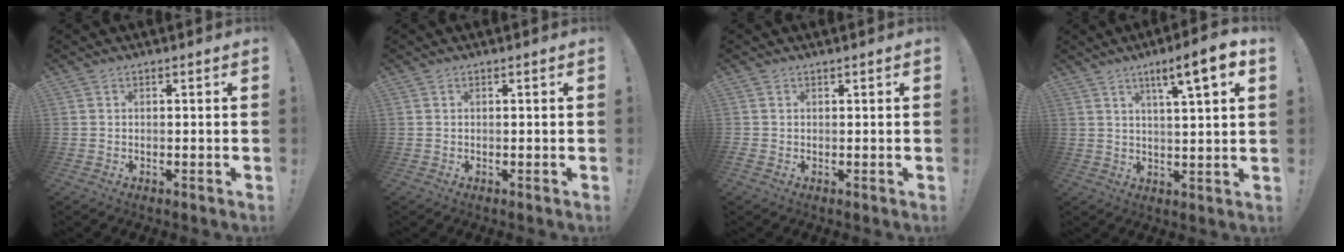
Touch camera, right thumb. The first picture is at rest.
{"total": 0.0}
{"total": 0.6, "force": [0.4, 0.4, 0.2], "torque": [-0.005, 0.001, 0.008]}
{"total": 9.7, "force": [4.9, 0.9, 8.3], "torque": [-0.116, -0.026, 0.071]}